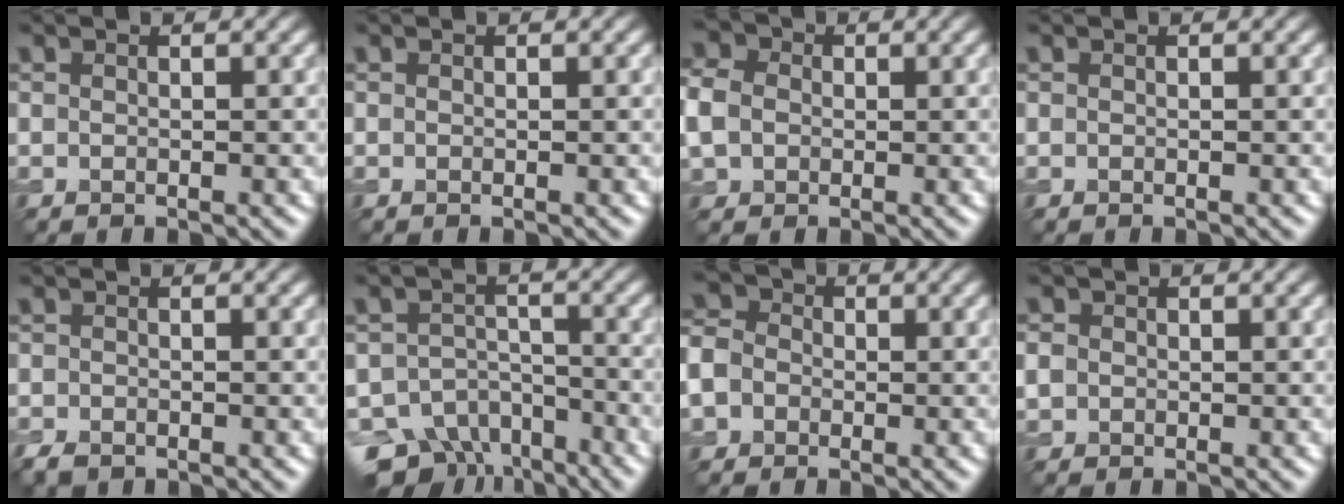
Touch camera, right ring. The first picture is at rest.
{"total": 0.0}
{"total": 5.5, "force": [0.2, 4.6, 2.9], "torque": [-0.076, 0.017, -0.009]}
{"total": 0.0}
{"total": 1.4, "force": [-1.2, 0.7, 0.5], "torque": [-0.011, -0.005, -0.026]}
{"total": 8.8, "force": [-6.6, 5.1, 2.8], "torque": [-0.030, -0.008, -0.104]}
{"total": 6.6, "force": [-1.7, 5.7, 2.9], "torque": [-0.074, 0.001, -0.063]}
{"total": 1.3, "force": [0.0, 1.3, 0.4], "torque": [-0.004, -0.002, -0.004]}